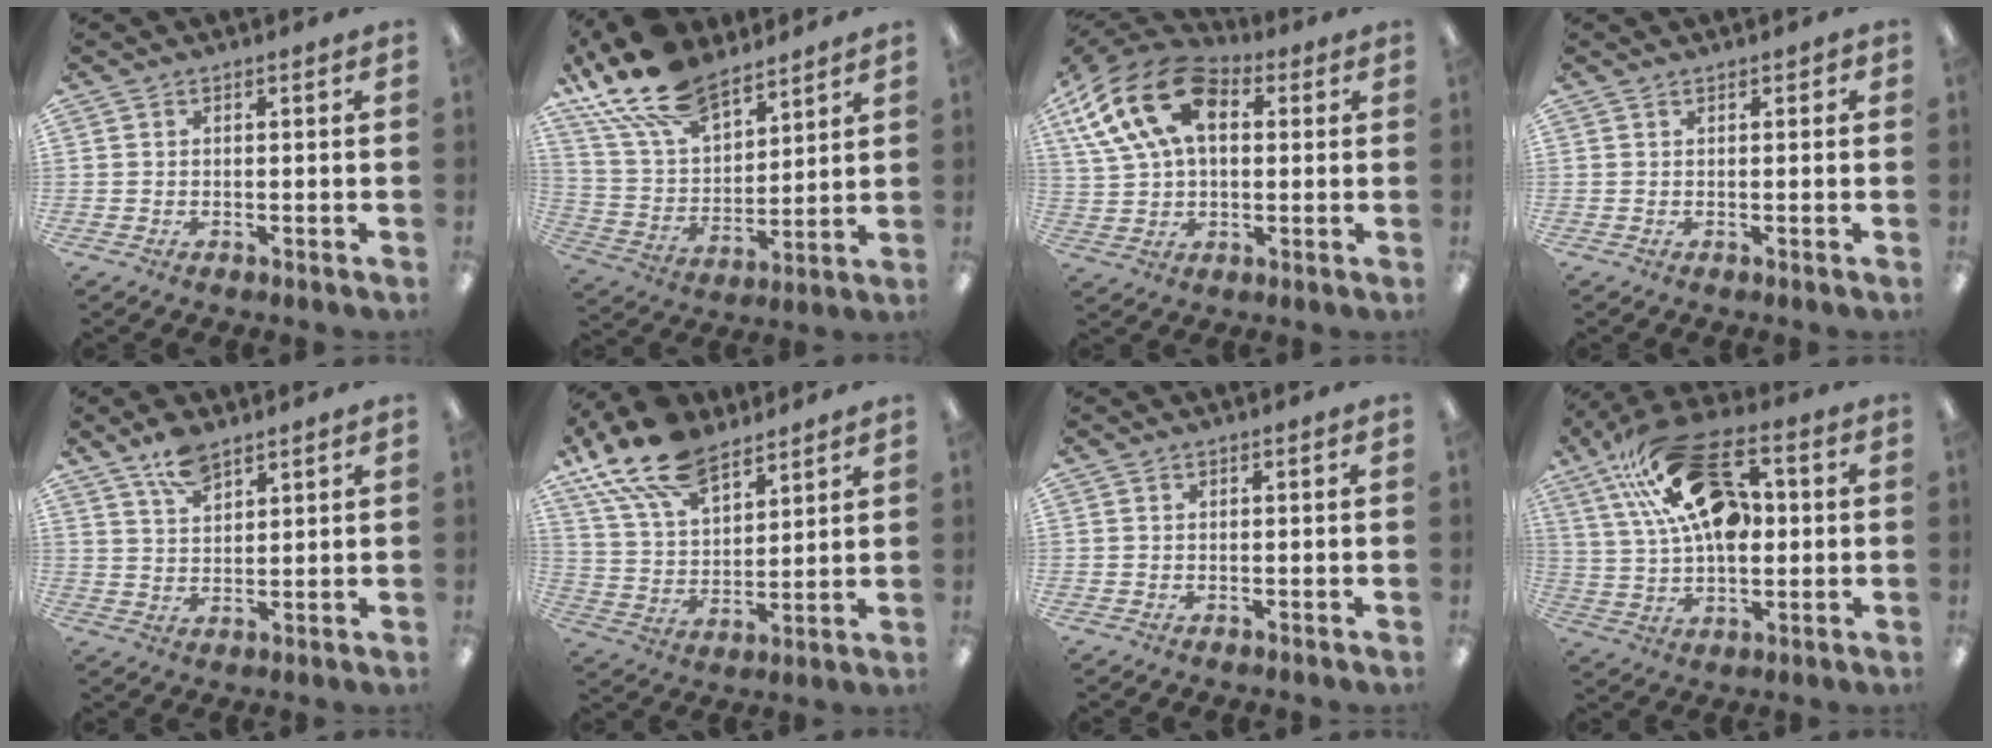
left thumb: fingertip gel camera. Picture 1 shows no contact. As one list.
[{"total": 17.9, "force": [13.4, 8.3, 8.4], "torque": [-0.188, -0.072, 0.245]}, {"total": 19.4, "force": [6.9, 12.6, 12.9], "torque": [-0.263, -0.019, 0.121]}, {"total": 0.5, "force": [0.1, 0.4, 0.3], "torque": [-0.004, 0.001, 0.002]}, {"total": 6.6, "force": [4.8, 2.8, 3.5], "torque": [-0.072, -0.019, 0.088]}, {"total": 17.0, "force": [11.8, 8.3, 9.0], "torque": [-0.196, -0.054, 0.218]}, {"total": 0.0}, {"total": 22.2, "force": [8.3, 12.9, 16.1], "torque": [-0.284, -0.027, 0.146]}]